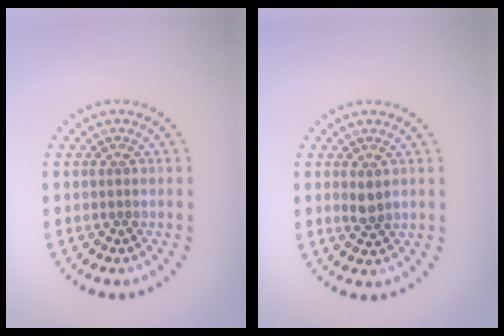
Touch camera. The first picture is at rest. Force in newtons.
{"total": 1.2, "press": 1.2, "slide": 0.3}